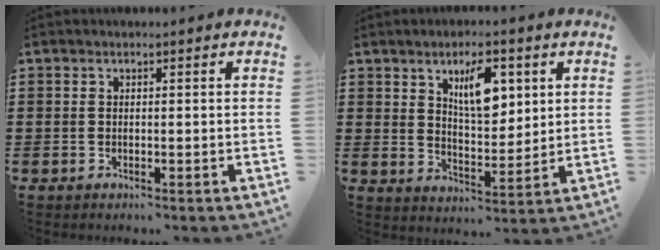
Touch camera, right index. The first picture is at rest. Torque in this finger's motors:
{"motor_torque": [0.99, 0.59, 0.41, 0.13]}